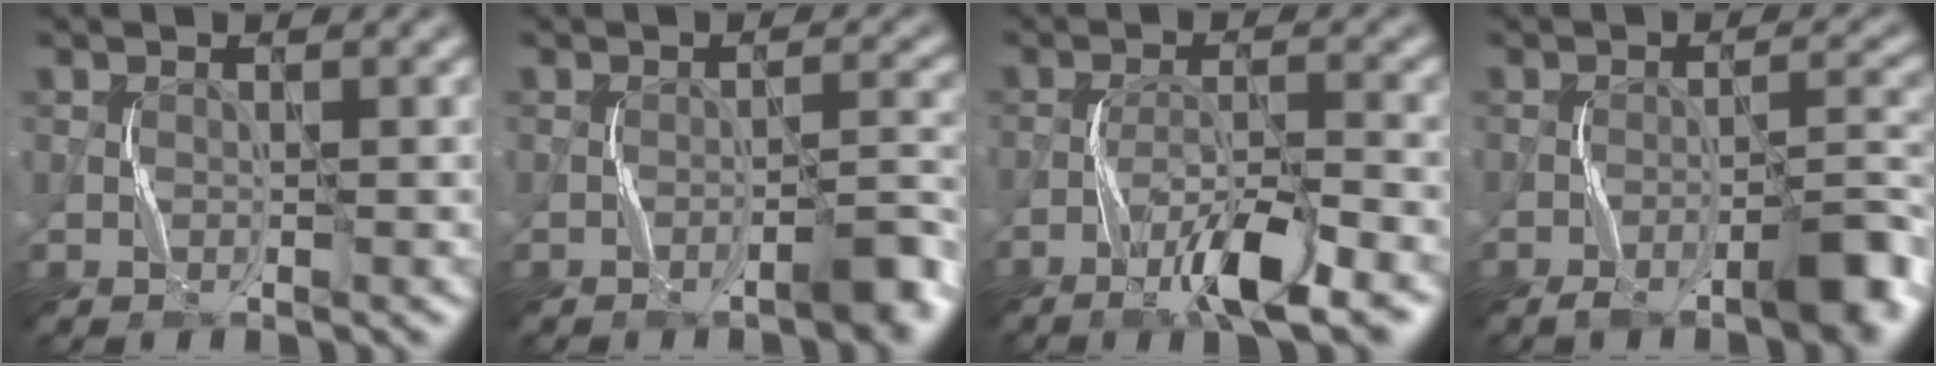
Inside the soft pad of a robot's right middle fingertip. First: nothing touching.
{"total": 2.9, "force": [-1.7, 0.5, 2.3], "torque": [-0.033, 0.013, -0.029]}
{"total": 5.8, "force": [-3.8, 0.8, 4.3], "torque": [-0.078, 0.004, -0.065]}
{"total": 5.1, "force": [-3.4, 0.9, 3.7], "torque": [-0.053, 0.011, -0.055]}